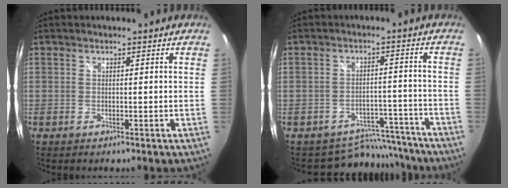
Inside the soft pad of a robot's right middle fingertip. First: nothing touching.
{"total": 11.0, "force": [-10.0, 4.6, 0.9], "torque": [-0.017, 0.034, -0.123]}